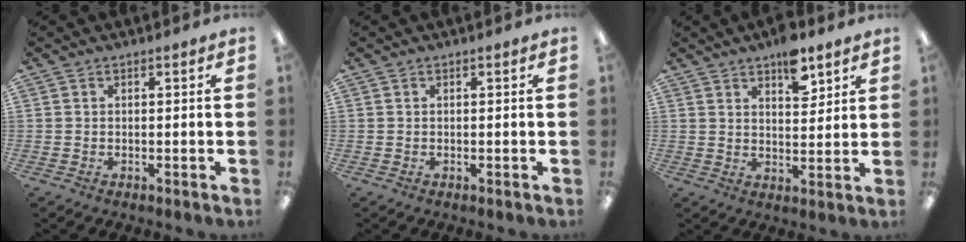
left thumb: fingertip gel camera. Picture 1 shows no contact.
{"total": 0.0}
{"total": 8.2, "force": [5.8, 3.6, 4.6], "torque": [-0.048, -0.036, 0.096]}